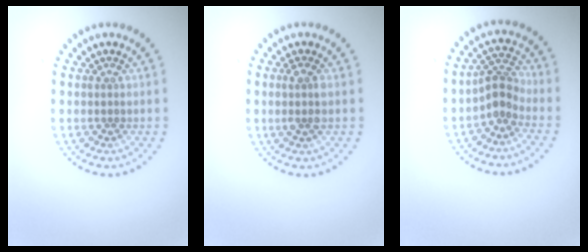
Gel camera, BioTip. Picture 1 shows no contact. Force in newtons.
{"total": 1.7, "press": 1.6, "slide": 0.7}
{"total": 2.3, "press": 1.8, "slide": 1.5}